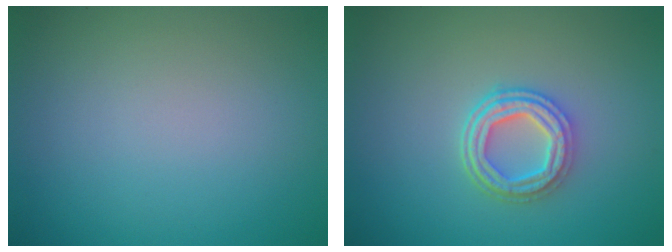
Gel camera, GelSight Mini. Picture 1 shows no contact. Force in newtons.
{"total": 4.0, "press": 3.2, "slide": 2.3}